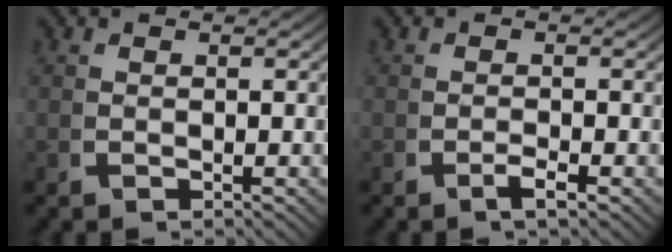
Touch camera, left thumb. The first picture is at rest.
{"total": 0.8, "force": [-0.2, 0.1, 0.8], "torque": [-0.016, -0.002, -0.009]}